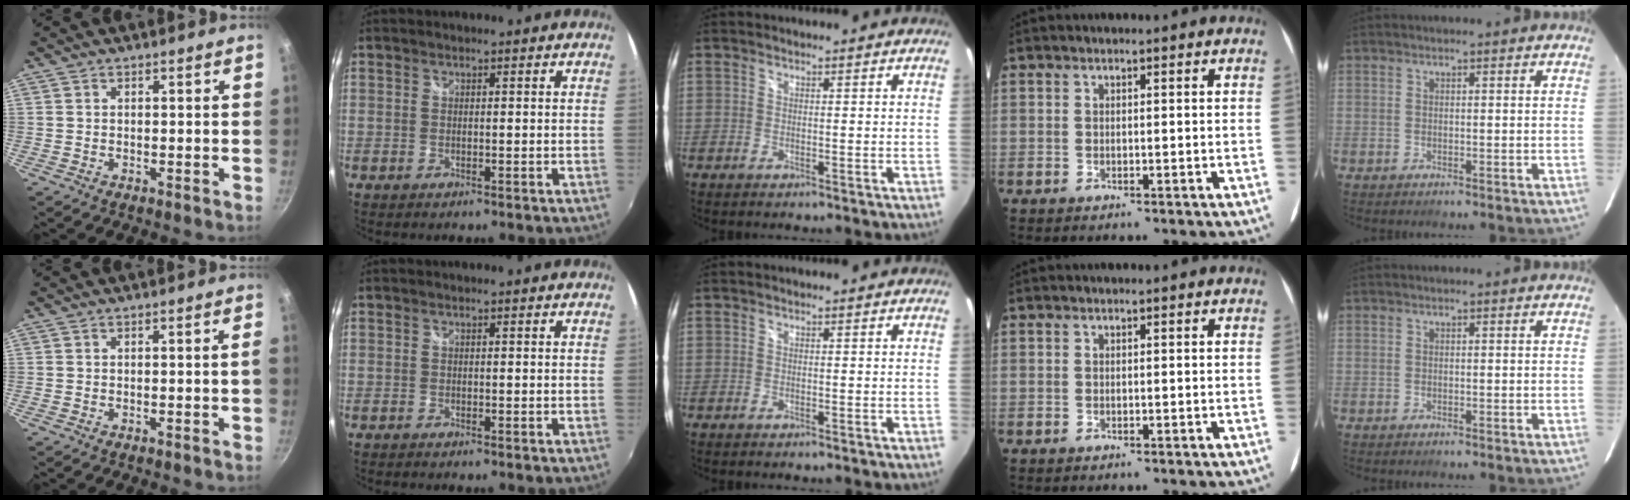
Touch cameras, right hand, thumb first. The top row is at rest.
{"thumb": {"total": 1.2, "force": [-0.5, 0.2, 1.1], "torque": [-0.025, 0.009, -0.002]}}